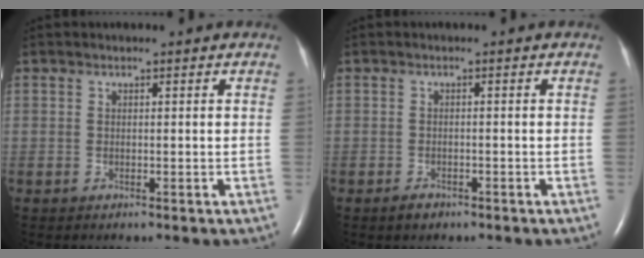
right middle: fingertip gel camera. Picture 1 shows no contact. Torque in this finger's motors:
{"motor_torque": [0.33, -0.28, 0.06, 0.03]}